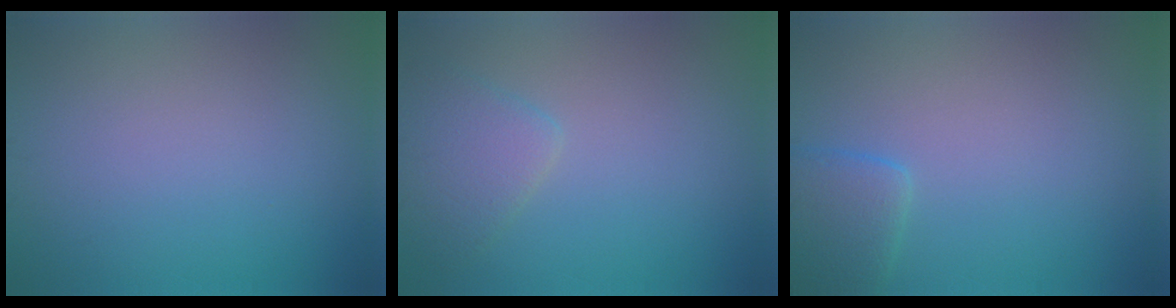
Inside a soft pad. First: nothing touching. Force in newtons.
{"total": 2.7, "press": 2.7, "slide": 0.3}
{"total": 2.8, "press": 2.8, "slide": 0.2}